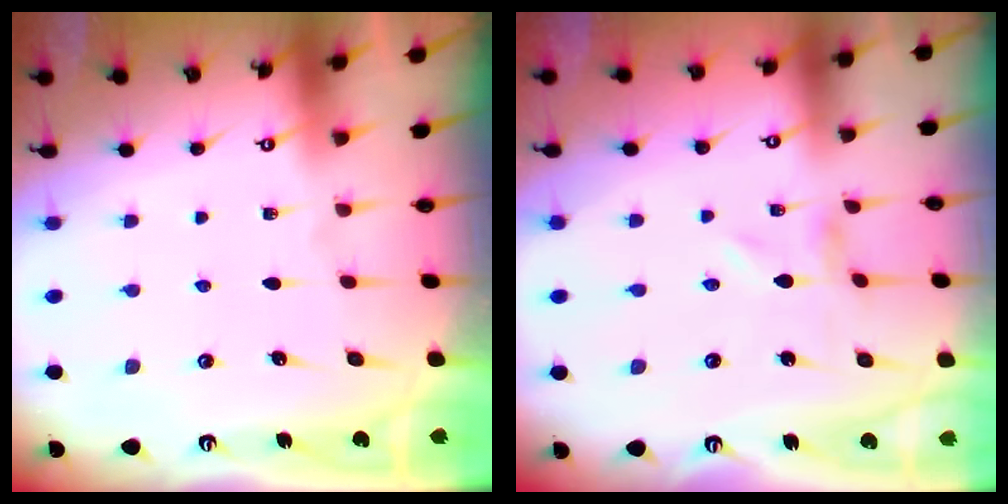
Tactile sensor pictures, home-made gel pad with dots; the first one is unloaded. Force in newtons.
{"total": 0.8, "press": 0.8, "slide": 0.2}